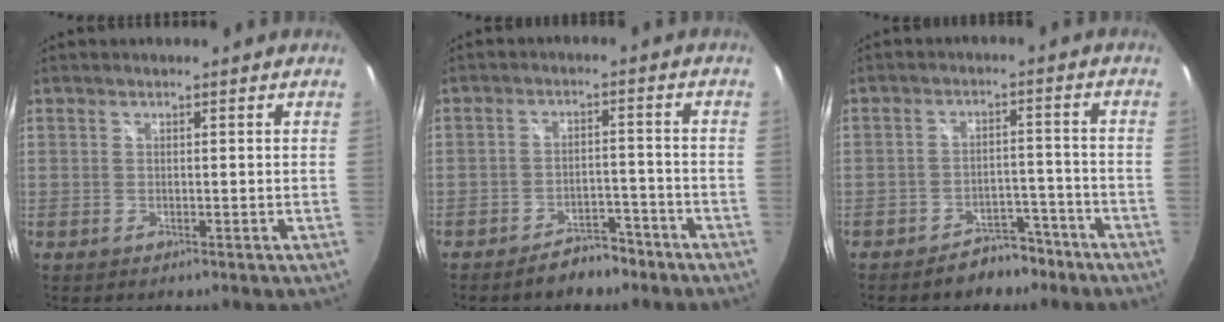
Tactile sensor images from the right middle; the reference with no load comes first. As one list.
[{"total": 6.0, "force": [-4.9, 2.8, 2.0], "torque": [-0.043, 0.017, -0.062]}, {"total": 6.4, "force": [-5.2, 3.5, 1.5], "torque": [-0.032, 0.024, -0.065]}]